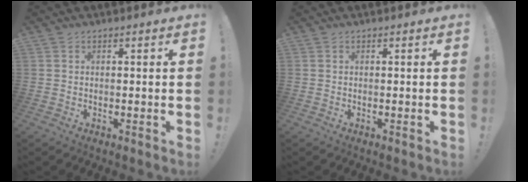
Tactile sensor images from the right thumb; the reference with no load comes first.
{"total": 0.0}